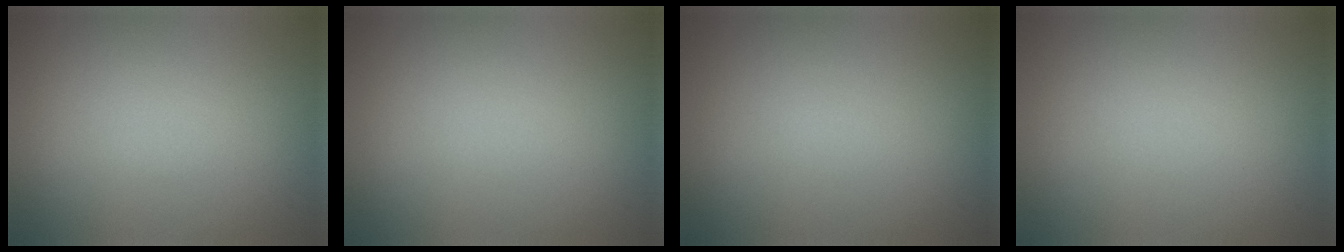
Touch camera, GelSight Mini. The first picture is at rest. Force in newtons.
{"total": 0.0}
{"total": 0.0}
{"total": 0.0}